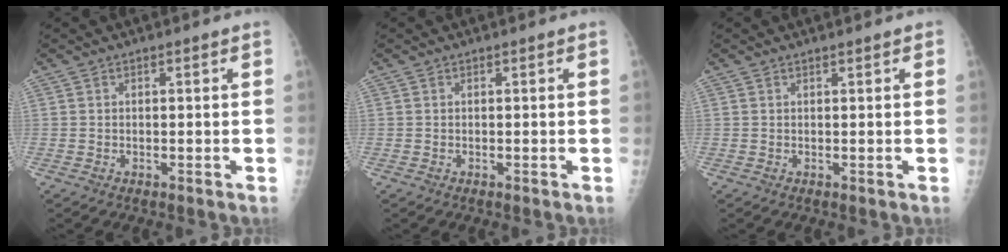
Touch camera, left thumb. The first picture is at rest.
{"total": 0.0}
{"total": 0.6, "force": [0.5, 0.2, 0.4], "torque": [-0.004, 0.000, 0.006]}